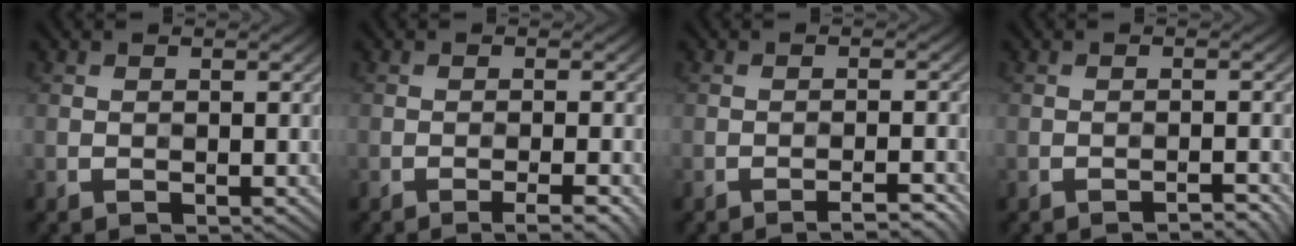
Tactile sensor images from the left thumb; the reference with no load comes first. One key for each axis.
{"total": 2.9, "fx": -1.5, "fy": 0.3, "fz": 2.4, "tx": -0.034, "ty": 0.010, "tz": -0.027}
{"total": 2.3, "fx": -1.8, "fy": 0.1, "fz": 1.5, "tx": -0.021, "ty": 0.010, "tz": -0.032}
{"total": 1.5, "fx": -1.3, "fy": 0.1, "fz": 0.7, "tx": -0.003, "ty": 0.008, "tz": -0.022}